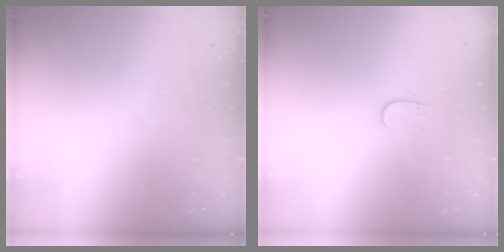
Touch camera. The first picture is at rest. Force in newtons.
{"total": 3.6, "press": 3.6, "slide": 0.4}